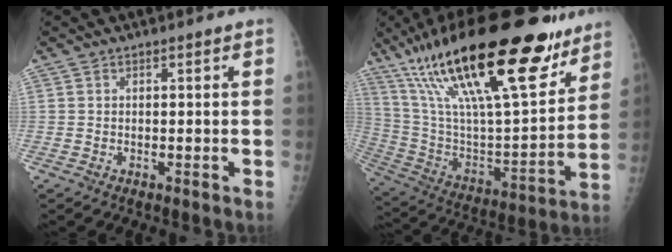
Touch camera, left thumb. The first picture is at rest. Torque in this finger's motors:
{"motor_torque": [1.81, 0.60, 2.11, -0.70, 0.36]}